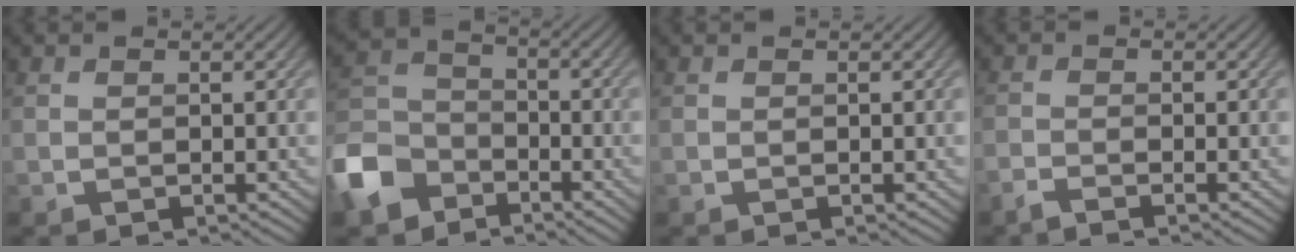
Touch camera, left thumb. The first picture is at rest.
{"total": 9.9, "force": [-6.0, 6.5, 4.5], "torque": [-0.122, -0.008, -0.145]}
{"total": 0.0}
{"total": 1.8, "force": [-1.6, 0.0, 0.8], "torque": [-0.020, -0.004, -0.040]}